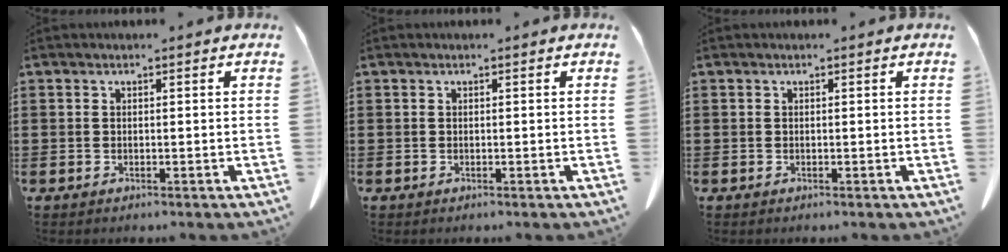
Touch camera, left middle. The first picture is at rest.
{"total": 0.0}
{"total": 0.0}